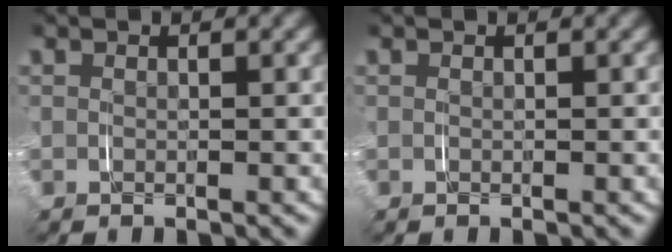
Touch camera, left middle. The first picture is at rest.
{"total": 0.0}